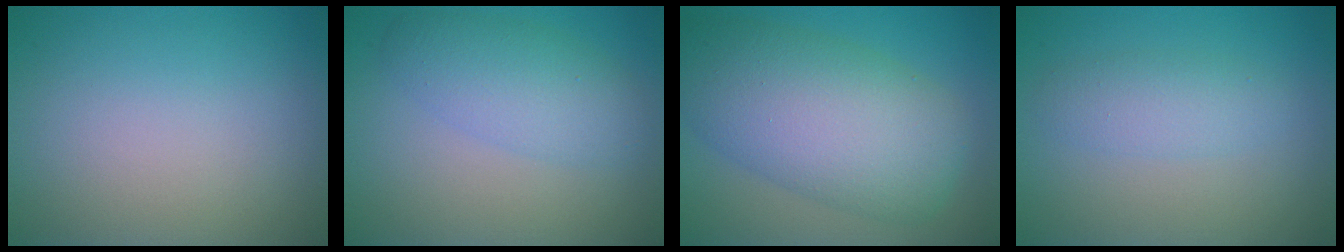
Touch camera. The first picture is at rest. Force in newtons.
{"total": 4.0, "press": 4.0, "slide": 0.1}
{"total": 10.2, "press": 10.2, "slide": 0.1}
{"total": 2.4, "press": 2.4, "slide": 0.0}